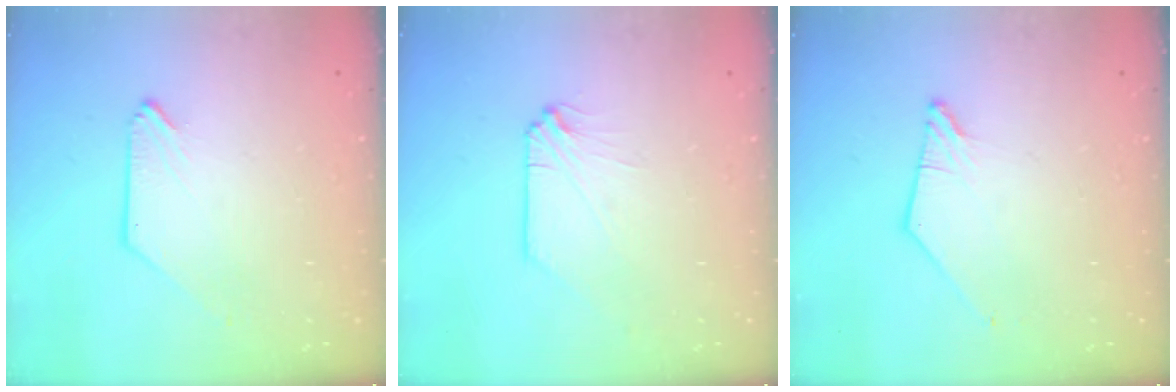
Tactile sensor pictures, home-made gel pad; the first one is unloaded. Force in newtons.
{"total": 0.0}
{"total": 0.0}